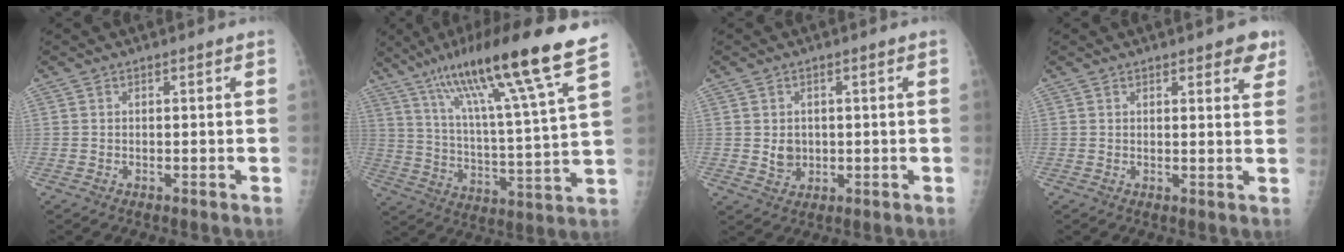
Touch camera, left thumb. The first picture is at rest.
{"total": 21.8, "force": [14.5, 1.1, 16.3], "torque": [-0.254, -0.044, 0.238]}
{"total": 3.5, "force": [0.1, 3.0, 1.8], "torque": [-0.015, -0.002, 0.011]}
{"total": 4.2, "force": [2.8, 1.7, 2.7], "torque": [-0.009, -0.012, 0.029]}